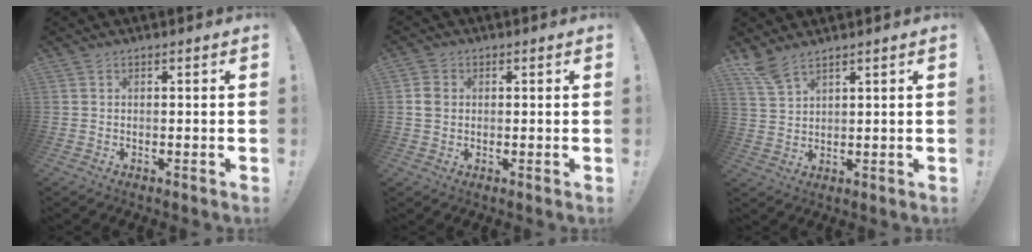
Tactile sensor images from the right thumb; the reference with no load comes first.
{"total": 3.4, "force": [0.3, 3.0, 1.7], "torque": [-0.020, 0.004, 0.006]}
{"total": 5.9, "force": [4.8, 1.7, 3.0], "torque": [-0.056, -0.024, 0.089]}